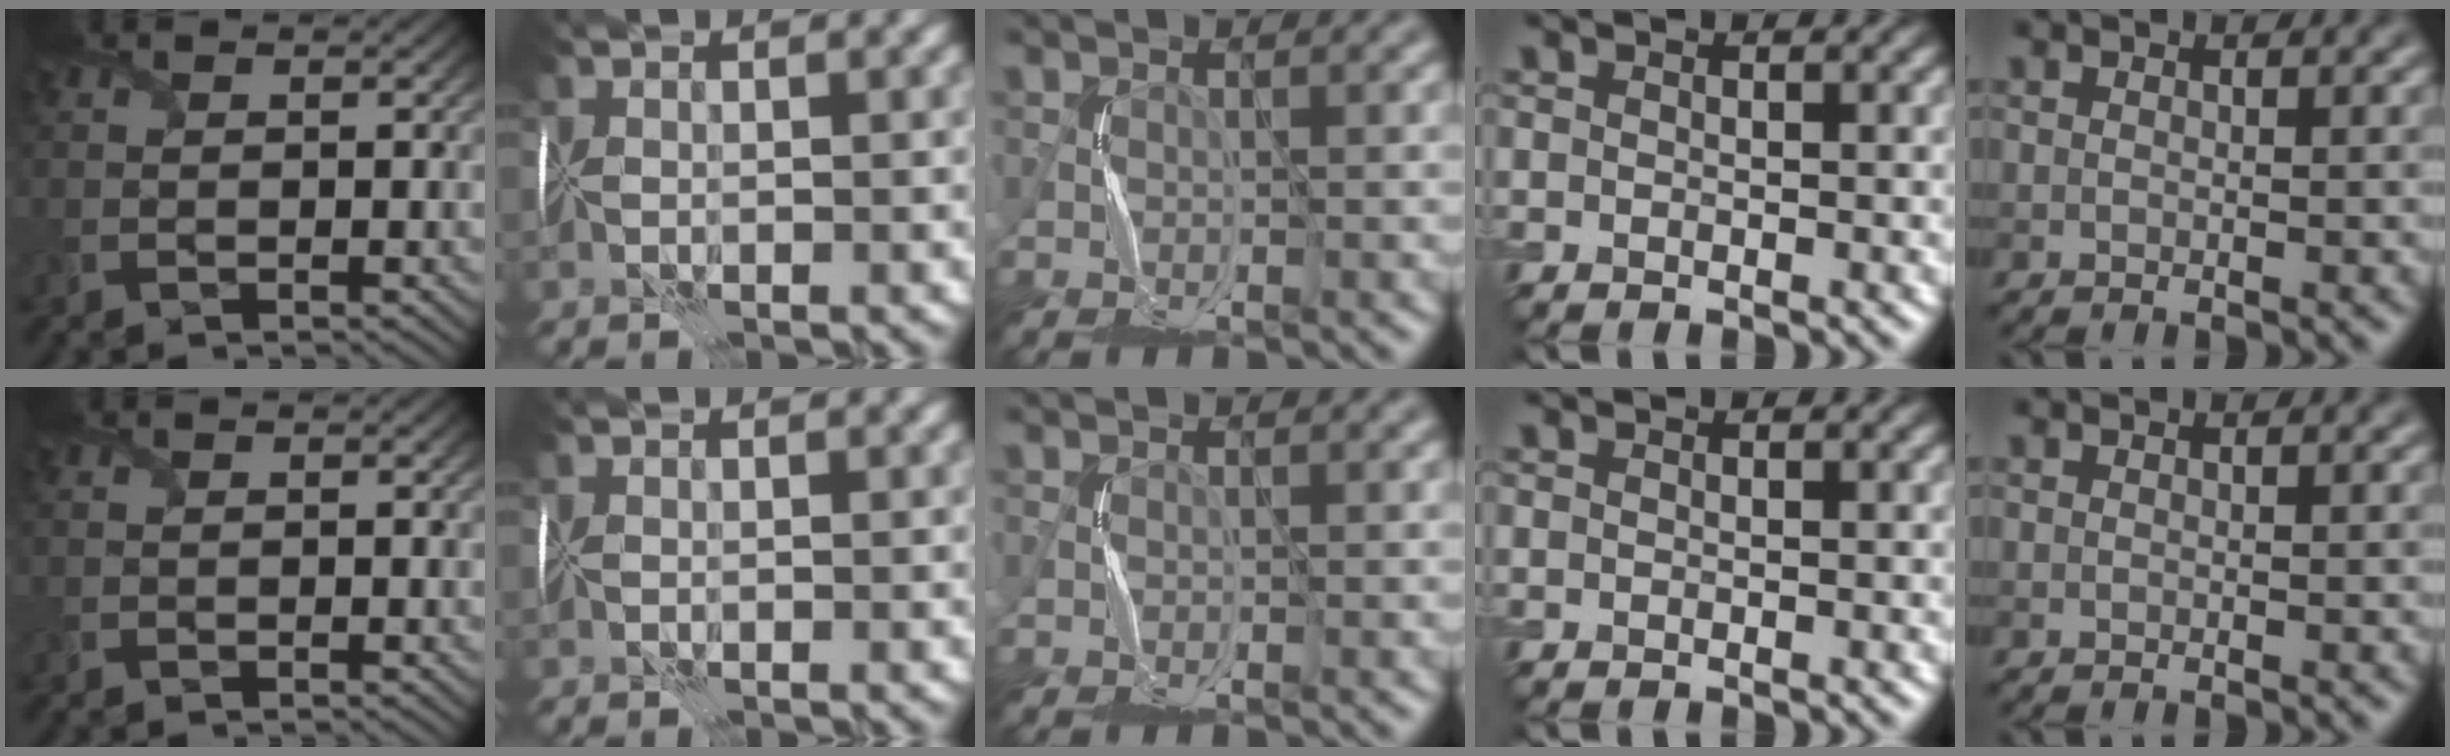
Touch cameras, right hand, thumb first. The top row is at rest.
{}